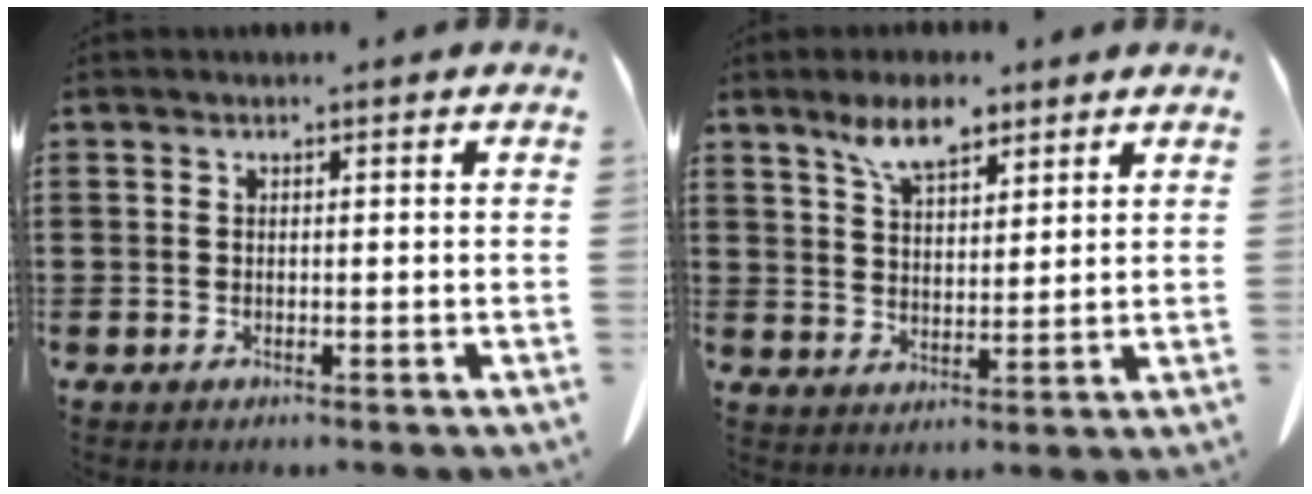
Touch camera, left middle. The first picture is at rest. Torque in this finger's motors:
{"motor_torque": [1.45, 0.69, 0.17, 0.12]}